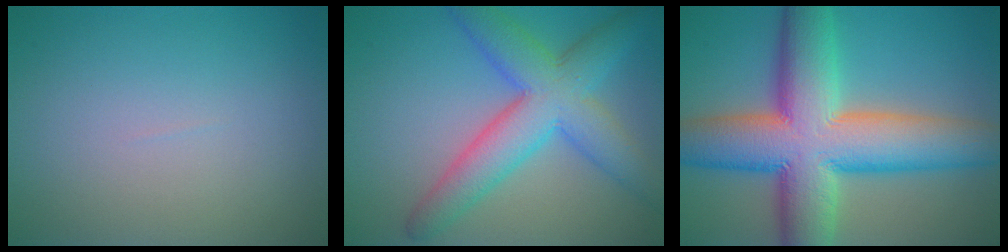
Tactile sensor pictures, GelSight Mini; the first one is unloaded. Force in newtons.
{"total": 7.7, "press": 7.7, "slide": 0.1}
{"total": 14.2, "press": 14.2, "slide": 0.8}